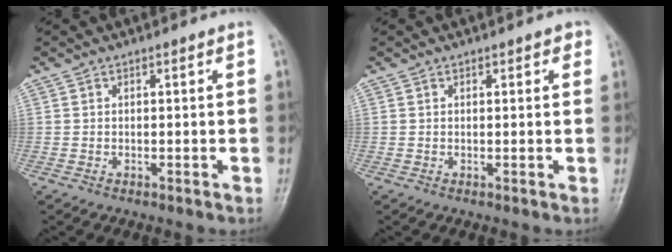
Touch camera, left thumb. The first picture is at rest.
{"total": 1.4, "force": [0.8, 0.7, 0.8], "torque": [0.002, -0.001, 0.005]}